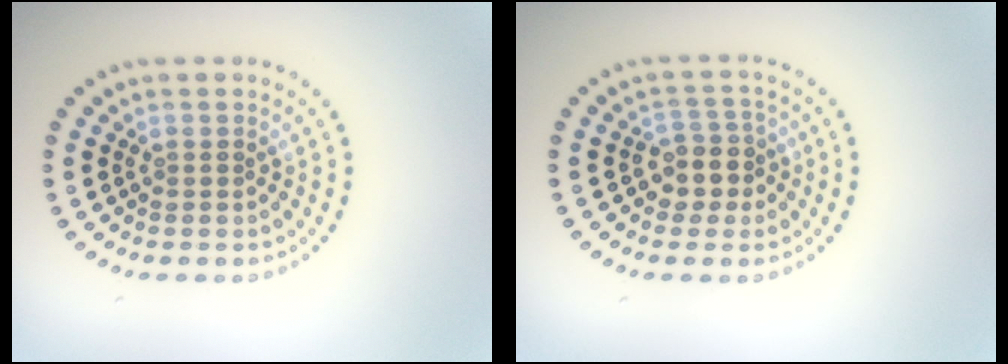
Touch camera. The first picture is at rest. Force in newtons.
{"total": 2.7, "press": 2.5, "slide": 1.2}